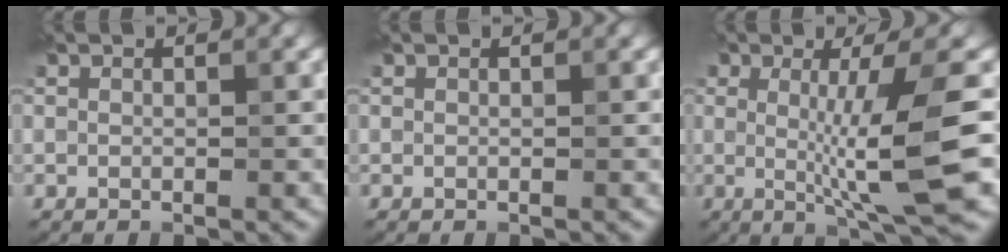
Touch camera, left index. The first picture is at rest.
{"total": 0.0}
{"total": 8.1, "force": [0.0, 1.3, 7.9], "torque": [-0.115, -0.009, 0.002]}